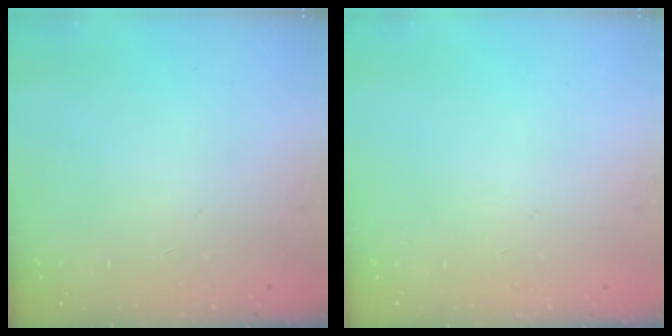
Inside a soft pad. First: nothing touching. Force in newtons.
{"total": 0.0}